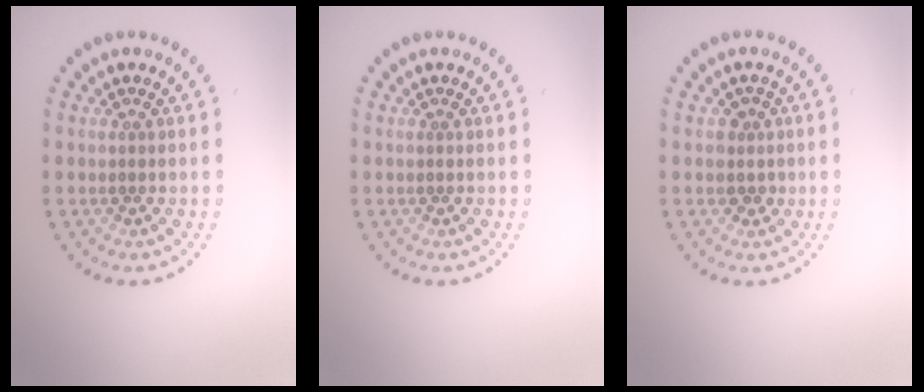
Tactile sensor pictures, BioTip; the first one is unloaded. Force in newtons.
{"total": 0.0}
{"total": 1.6, "press": 1.3, "slide": 0.8}